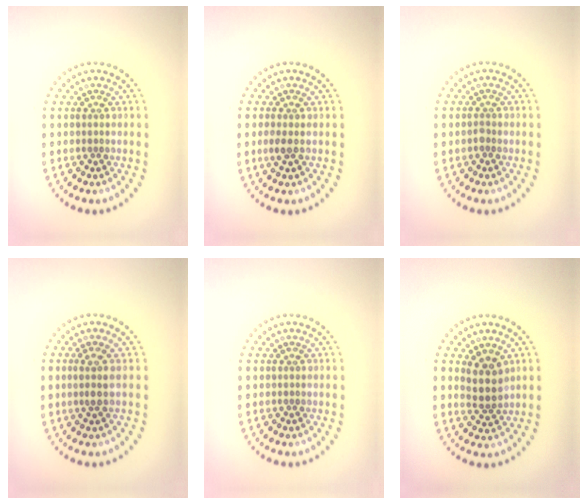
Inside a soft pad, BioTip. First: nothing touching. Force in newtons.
{"total": 1.1, "press": 1.0, "slide": 0.3}
{"total": 0.6, "press": 0.4, "slide": 0.4}
{"total": 1.6, "press": 1.3, "slide": 0.9}
{"total": 0.0}
{"total": 2.8, "press": 2.5, "slide": 1.2}